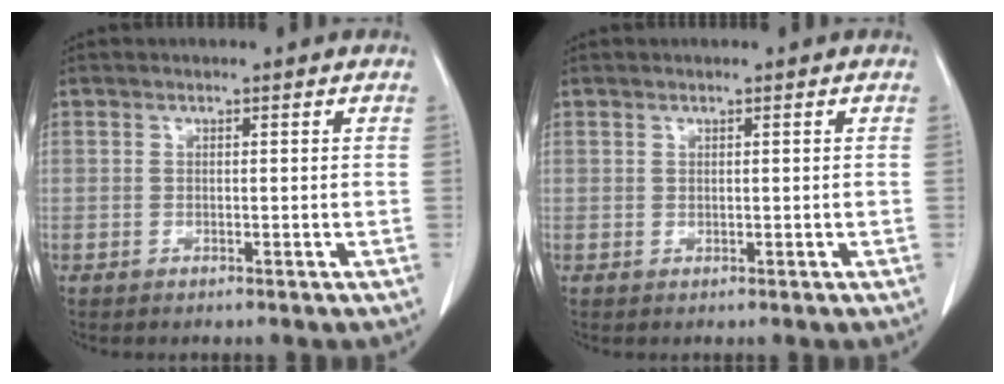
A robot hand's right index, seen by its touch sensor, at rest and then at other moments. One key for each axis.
{"total": 0.0}